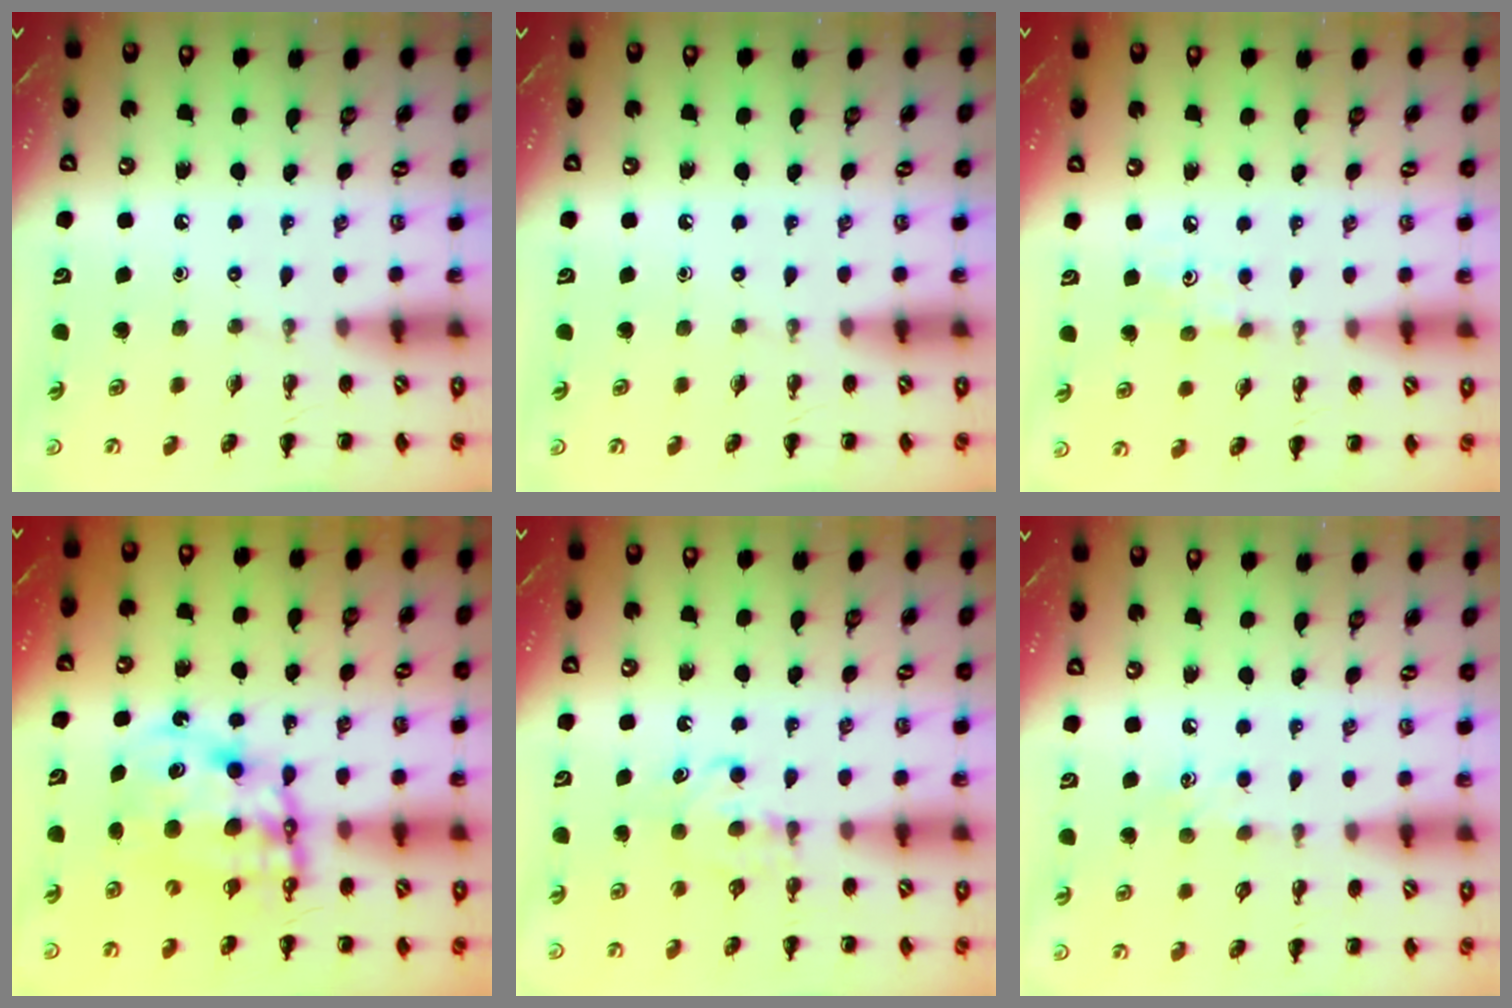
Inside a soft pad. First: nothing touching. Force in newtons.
{"total": 0.0}
{"total": 4.3, "press": 4.1, "slide": 1.4}
{"total": 10.6, "press": 10.2, "slide": 2.9}
{"total": 5.1, "press": 4.8, "slide": 1.6}
{"total": 4.8, "press": 4.6, "slide": 1.6}